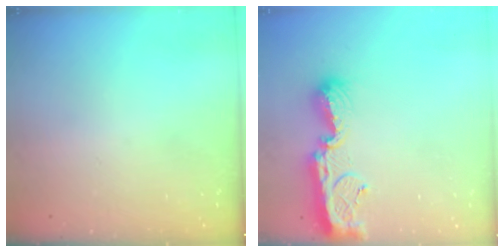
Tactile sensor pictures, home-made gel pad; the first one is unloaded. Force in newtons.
{"total": 11.2, "press": 11.2, "slide": 1.0}